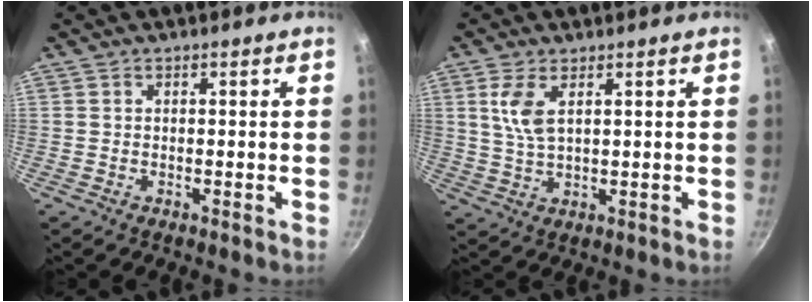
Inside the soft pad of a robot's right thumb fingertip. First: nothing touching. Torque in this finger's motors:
{"motor_torque": [0.22, 0.26, 0.55, 0.76, 0.05]}